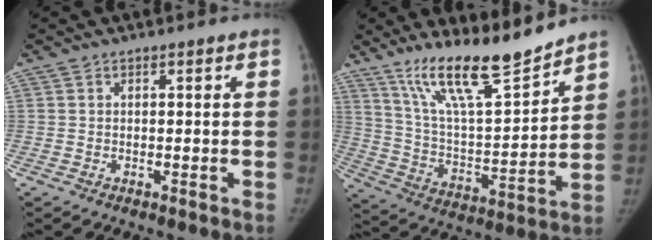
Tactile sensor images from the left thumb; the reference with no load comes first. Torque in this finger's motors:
{"motor_torque": [0.10, 0.08, 0.41, -0.23, 0.33]}